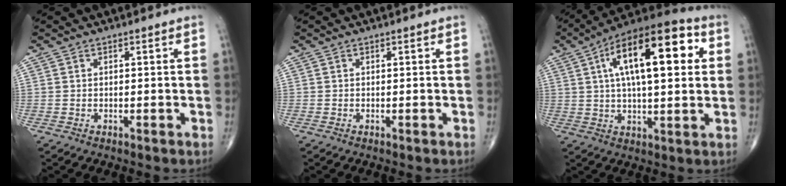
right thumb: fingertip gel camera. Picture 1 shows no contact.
{"total": 0.0}
{"total": 21.1, "force": [5.6, 8.4, 18.5], "torque": [-0.279, 0.014, 0.077]}